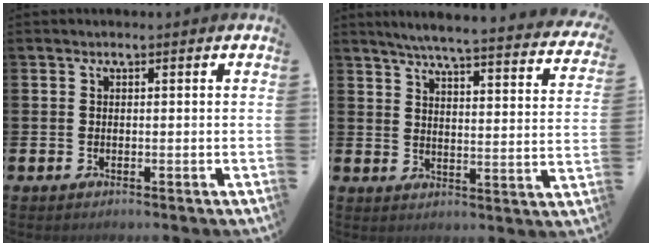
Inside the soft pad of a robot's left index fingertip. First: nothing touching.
{"total": 5.3, "force": [4.8, -0.1, 2.1], "torque": [-0.056, -0.042, 0.077]}